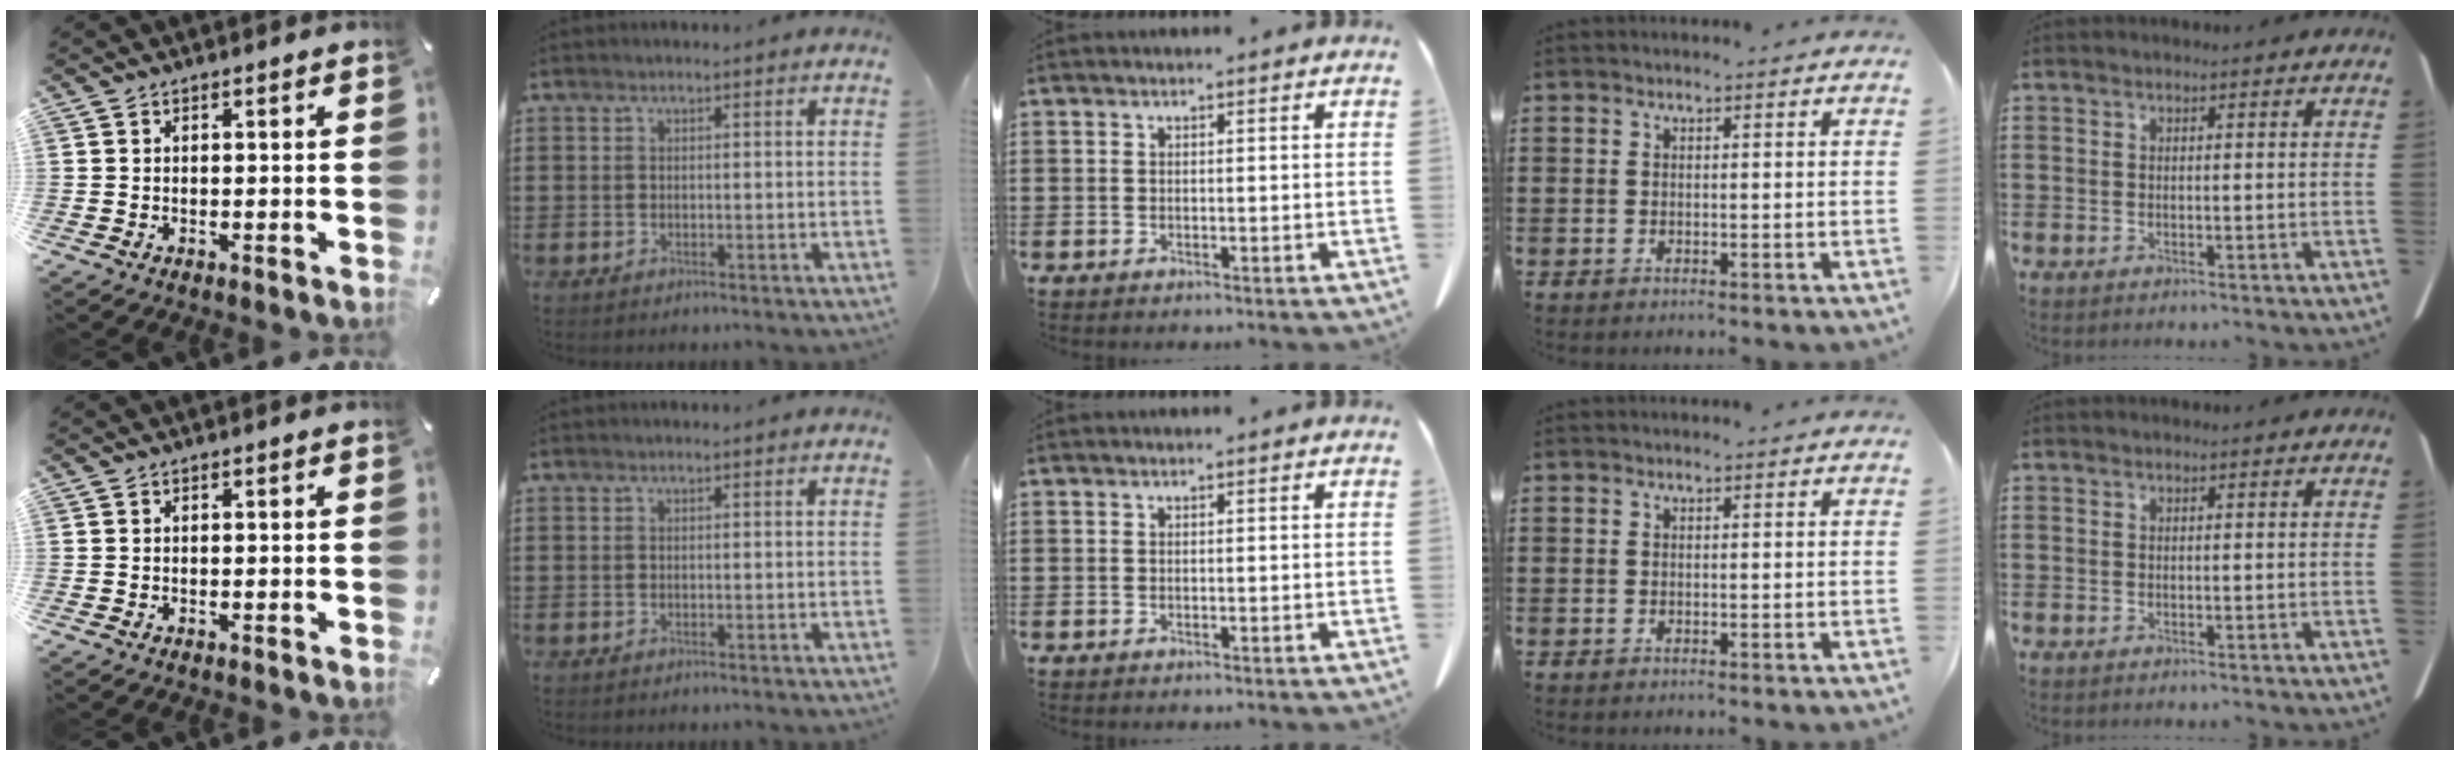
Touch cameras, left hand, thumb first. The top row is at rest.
{}